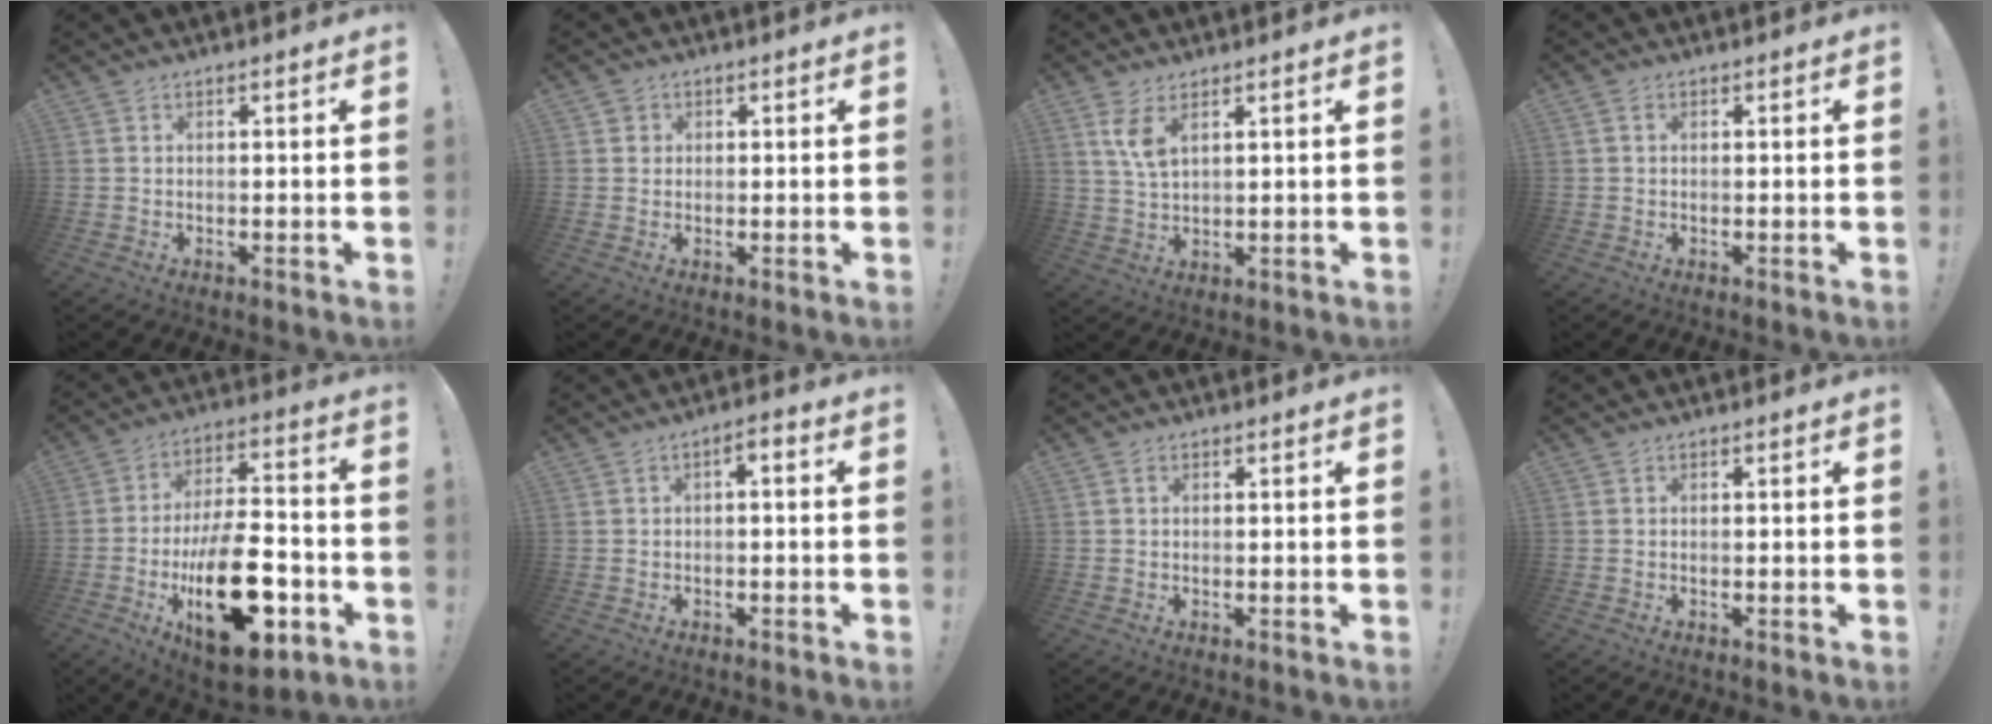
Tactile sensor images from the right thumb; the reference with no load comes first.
{"total": 1.9, "force": [0.6, 1.8, 0.3], "torque": [0.000, 0.001, 0.009]}
{"total": 5.8, "force": [3.2, 2.1, 4.4], "torque": [-0.085, -0.020, 0.053]}
{"total": 1.3, "force": [0.4, 0.9, 0.8], "torque": [-0.015, 0.003, 0.006]}
{"total": 25.9, "force": [-8.2, 12.7, 21.0], "torque": [-0.352, 0.052, -0.114]}
{"total": 2.6, "force": [-1.5, 0.8, 2.0], "torque": [-0.033, 0.010, -0.029]}
{"total": 0.8, "force": [0.2, 0.7, 0.4], "torque": [-0.015, 0.005, 0.006]}
{"total": 0.0}